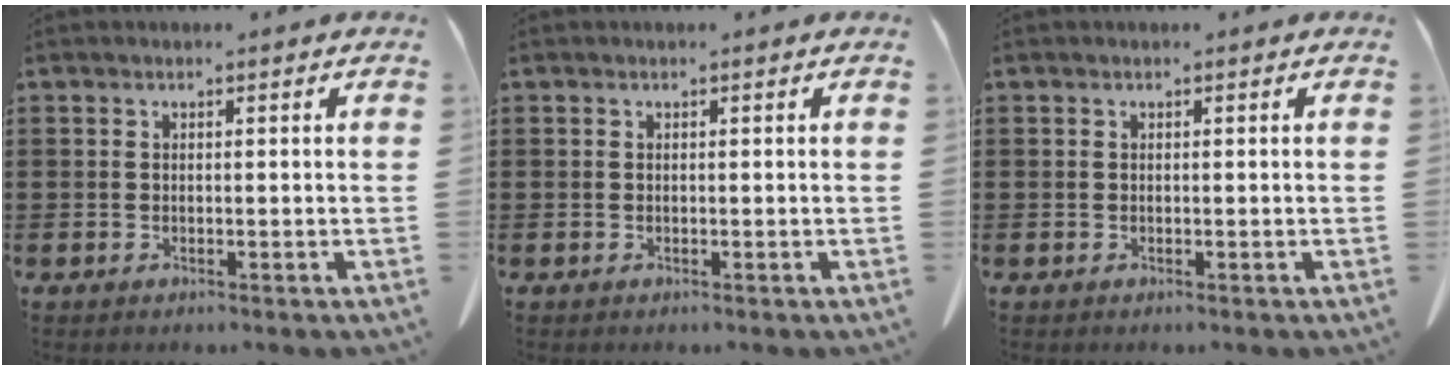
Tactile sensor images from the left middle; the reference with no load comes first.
{"total": 0.0}
{"total": 0.0}